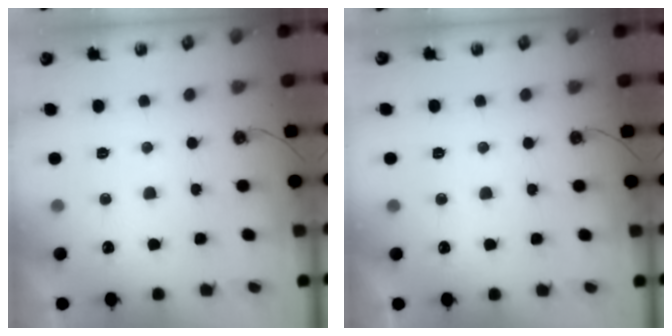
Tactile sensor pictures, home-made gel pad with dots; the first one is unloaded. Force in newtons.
{"total": 0.0}